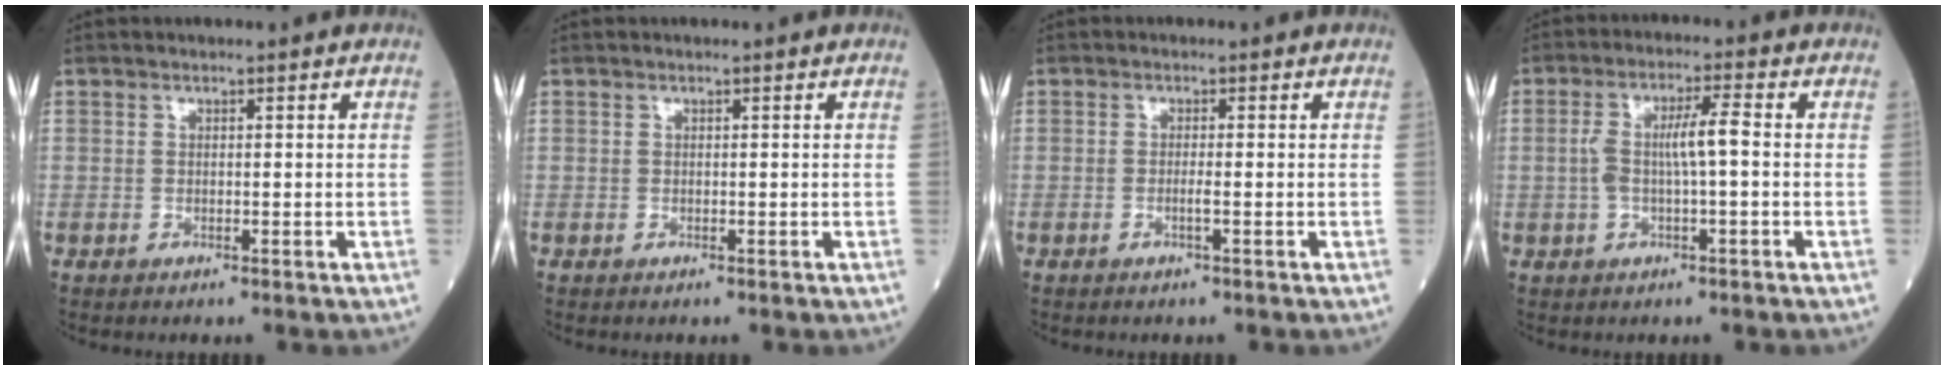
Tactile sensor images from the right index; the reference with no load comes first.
{"total": 0.0}
{"total": 1.1, "force": [-0.4, -0.2, 1.0], "torque": [-0.020, 0.000, -0.011]}
{"total": 5.5, "force": [-0.1, 0.6, 5.5], "torque": [-0.113, 0.016, -0.001]}